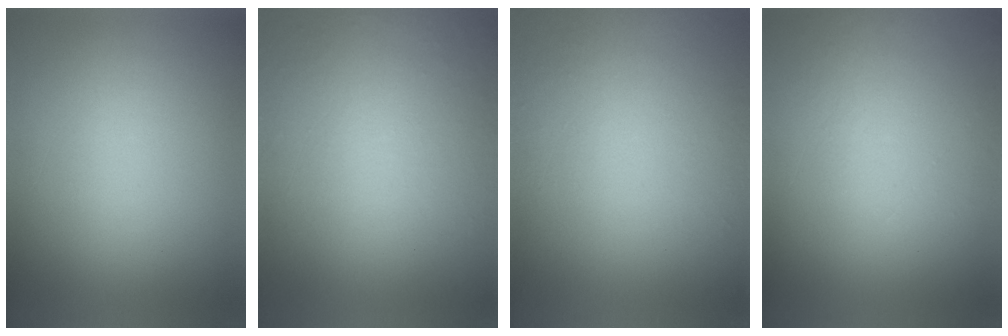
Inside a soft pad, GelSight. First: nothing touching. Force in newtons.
{"total": 8.3}
{"total": 5.2}
{"total": 1.2}